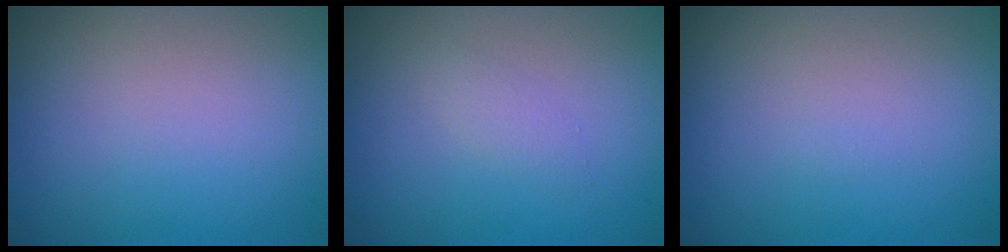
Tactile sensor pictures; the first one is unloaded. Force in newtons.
{"total": 1.1, "press": 1.1, "slide": 0.0}
{"total": 0.0}